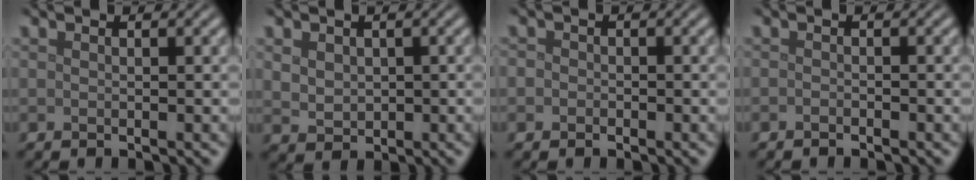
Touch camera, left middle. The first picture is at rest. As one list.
[{"total": 2.2, "force": [0.5, 1.8, 1.1], "torque": [-0.025, -0.006, 0.016]}, {"total": 1.0, "force": [-0.3, 1.0, 0.3], "torque": [0.003, -0.004, -0.010]}, {"total": 0.5, "force": [-0.5, 0.1, 0.1], "torque": [-0.001, -0.001, -0.009]}]